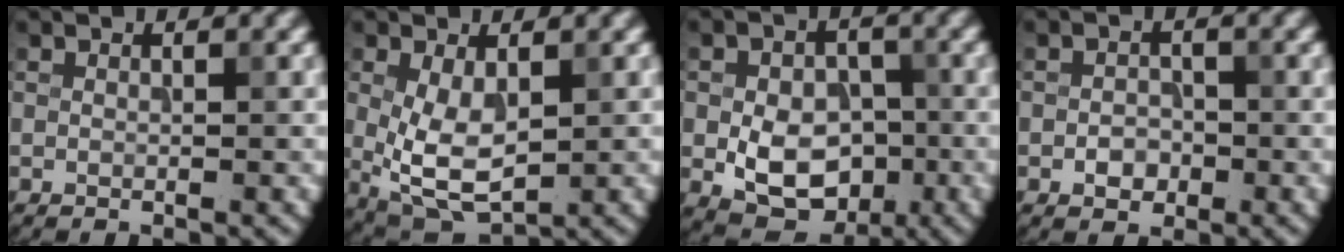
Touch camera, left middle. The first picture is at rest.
{"total": 5.6, "force": [0.1, 2.9, 4.8], "torque": [-0.111, -0.012, 0.013]}
{"total": 7.3, "force": [-1.7, 5.0, 5.0], "torque": [-0.087, -0.011, -0.026]}
{"total": 1.8, "force": [-0.7, 1.3, 0.9], "torque": [-0.013, 0.001, -0.014]}